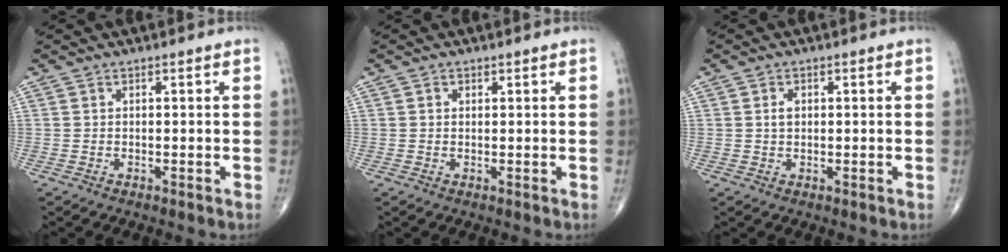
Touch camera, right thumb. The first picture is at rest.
{"total": 0.7, "force": [0.3, 0.6, 0.3], "torque": [-0.003, -0.001, 0.006]}
{"total": 1.7, "force": [0.4, 1.2, 1.2], "torque": [-0.018, 0.001, 0.007]}